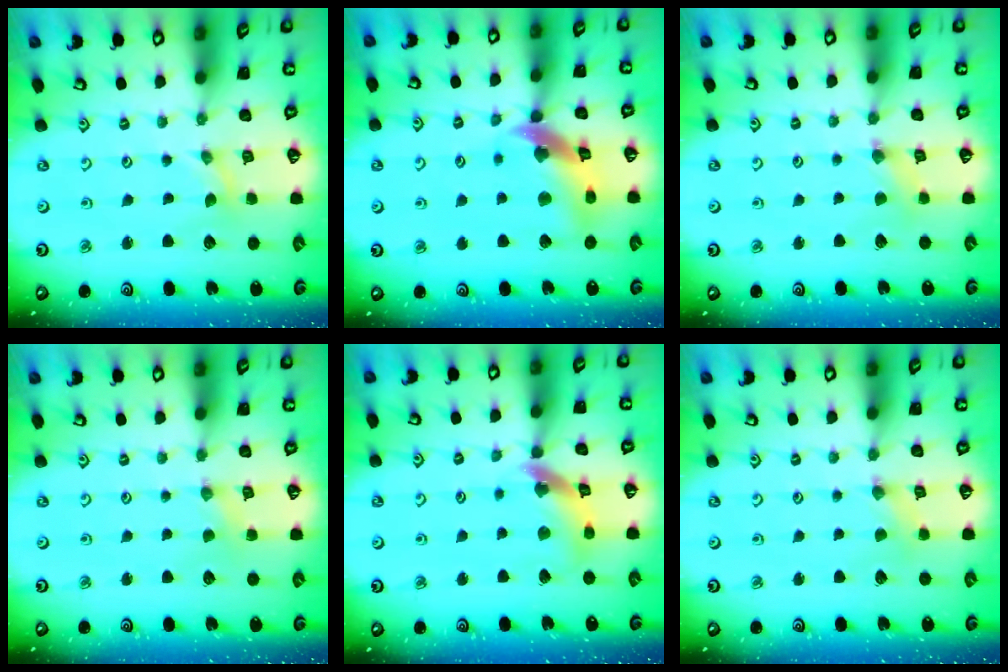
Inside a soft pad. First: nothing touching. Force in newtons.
{"total": 12.8, "press": 12.7, "slide": 1.8}
{"total": 1.2, "press": 1.1, "slide": 0.3}
{"total": 1.3, "press": 1.2, "slide": 0.2}
{"total": 12.1, "press": 12.0, "slide": 1.4}
{"total": 0.6, "press": 0.6, "slide": 0.2}